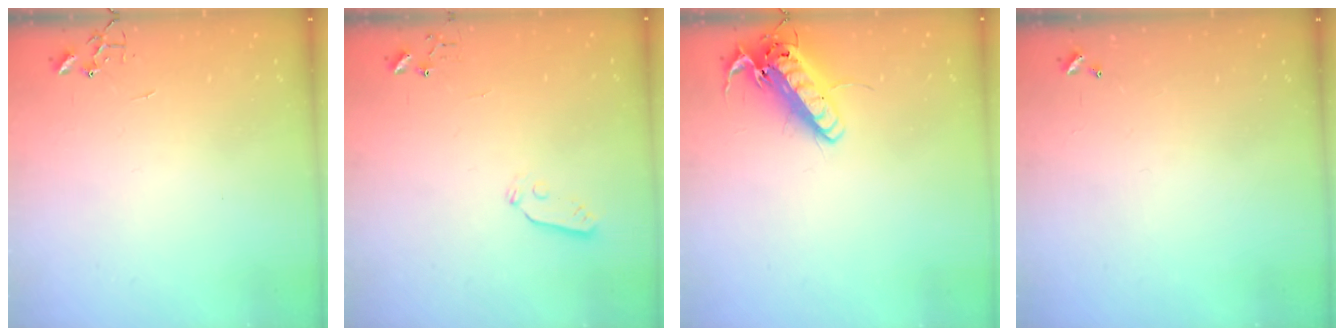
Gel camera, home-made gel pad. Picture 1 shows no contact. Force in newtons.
{"total": 3.6, "press": 3.6, "slide": 0.6}
{"total": 15.8, "press": 15.6, "slide": 2.7}
{"total": 0.0}